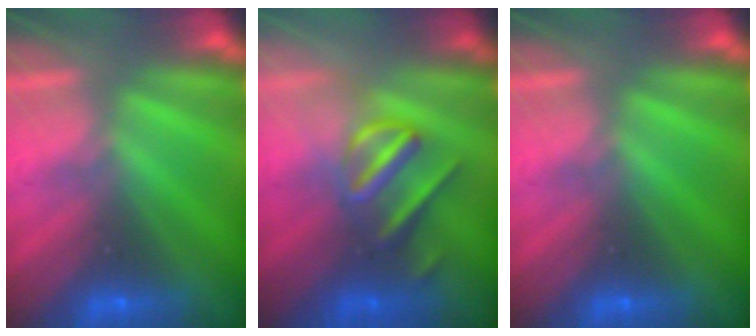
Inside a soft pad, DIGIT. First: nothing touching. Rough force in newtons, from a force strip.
{"total": 3.0}
{"total": 0.0}